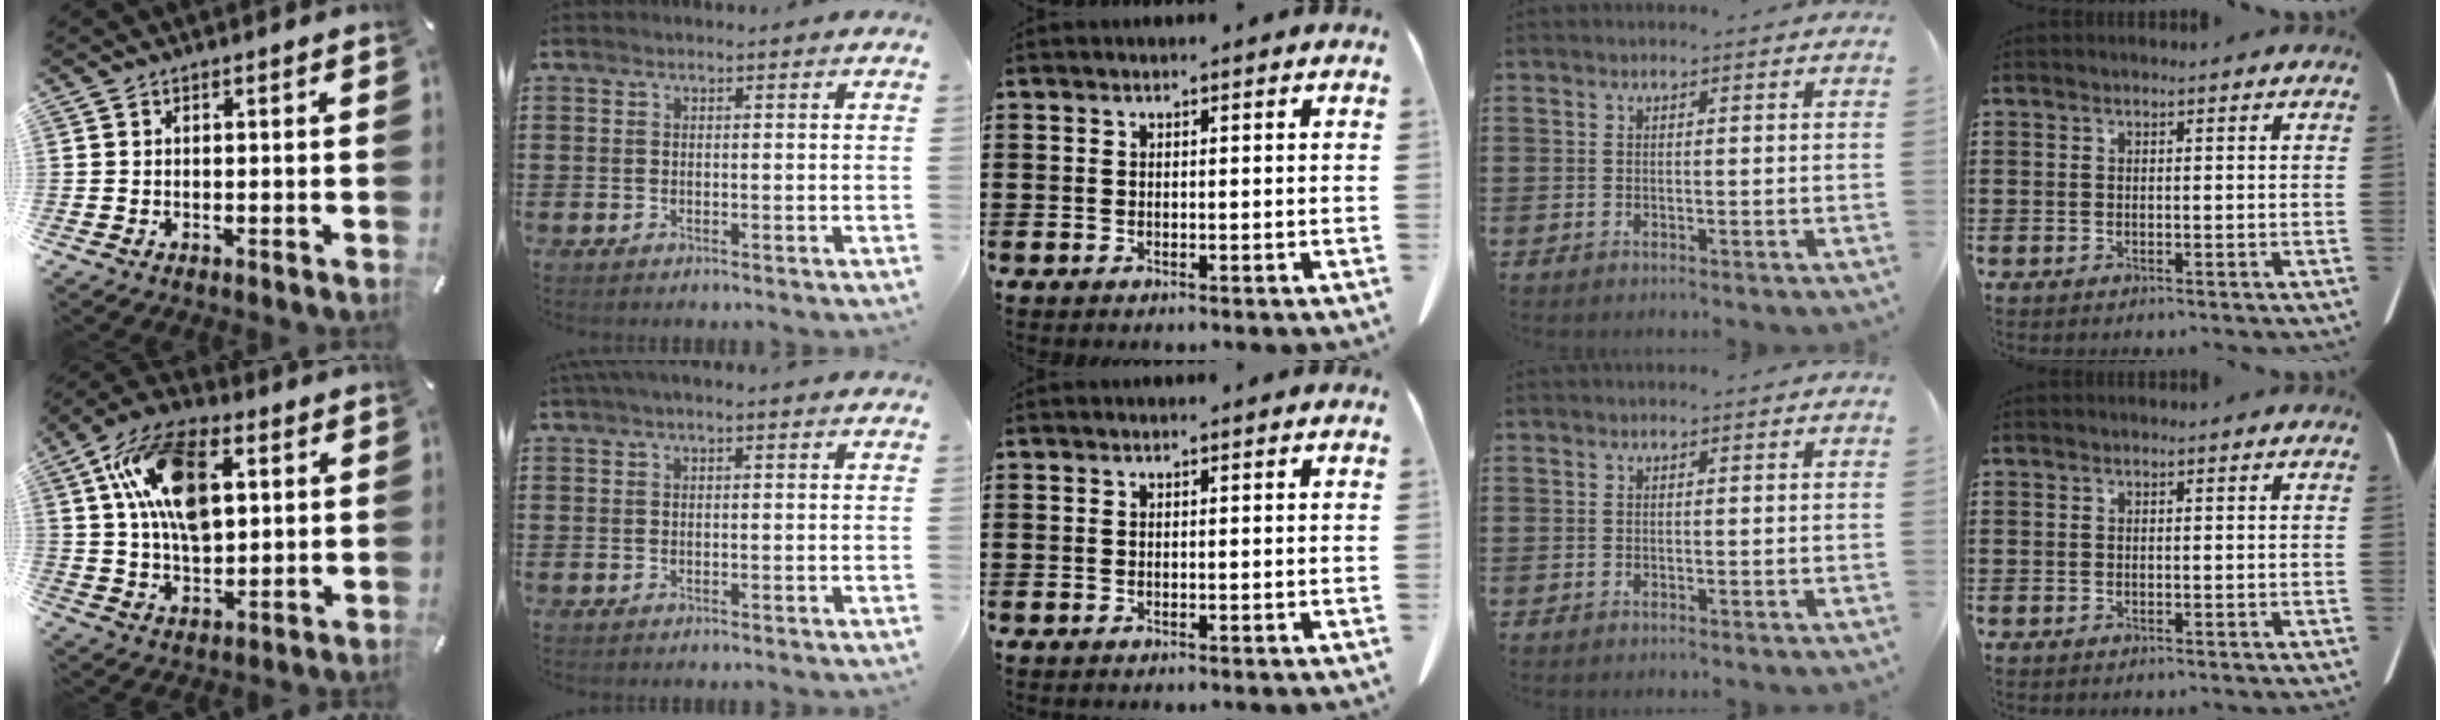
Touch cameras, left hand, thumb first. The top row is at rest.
{"thumb": {"total": 17.6, "force": [5.1, 10.8, 12.8], "torque": [-0.249, 0.009, 0.092]}, "index": {"total": 1.1, "force": [0.5, 0.1, 1.0], "torque": [-0.021, -0.001, 0.010]}}